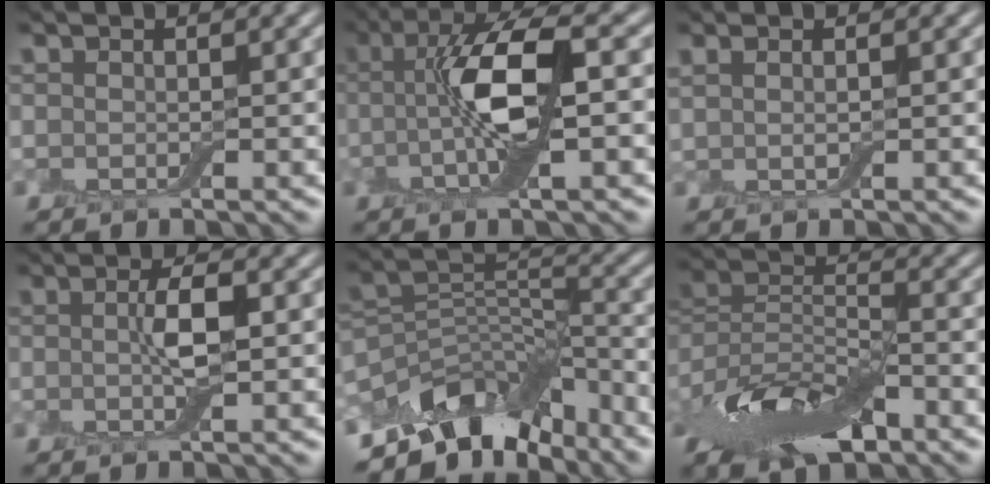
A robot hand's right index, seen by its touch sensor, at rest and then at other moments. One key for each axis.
{"total": 6.8, "fx": -0.2, "fy": 1.9, "fz": 6.5, "tx": -0.119, "ty": 0.006, "tz": -0.008}
{"total": 1.7, "fx": 0.7, "fy": 0.9, "fz": 1.3, "tx": -0.009, "ty": -0.004, "tz": -0.003}
{"total": 2.4, "fx": -0.4, "fy": 0.5, "fz": 2.3, "tx": -0.044, "ty": 0.001, "tz": -0.008}
{"total": 8.2, "fx": -6.8, "fy": 3.9, "fz": 2.3, "tx": -0.018, "ty": -0.007, "tz": -0.122}
{"total": 9.3, "fx": -5.9, "fy": 4.4, "fz": 5.7, "tx": -0.110, "ty": -0.001, "tz": -0.119}